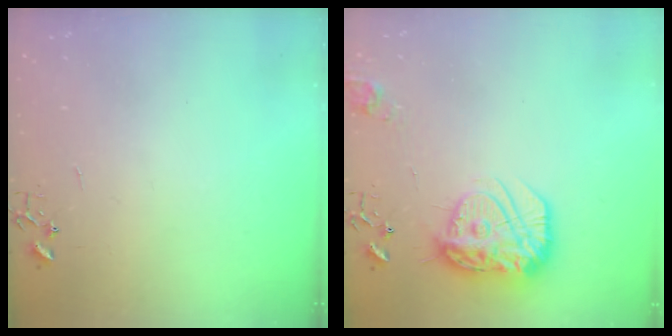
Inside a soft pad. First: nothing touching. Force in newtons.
{"total": 19.1, "press": 19.1, "slide": 1.1}